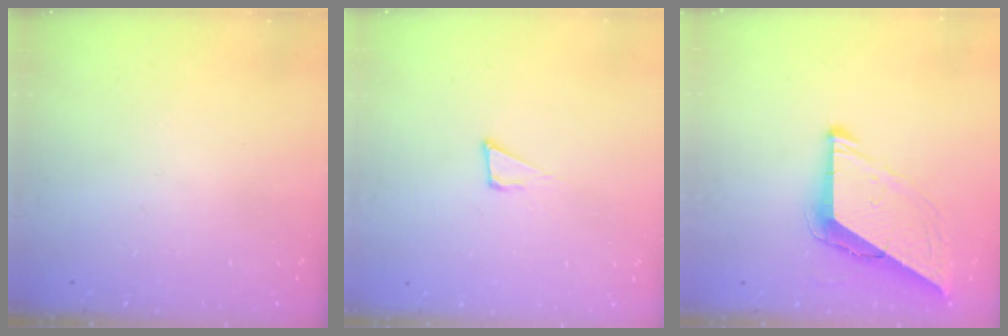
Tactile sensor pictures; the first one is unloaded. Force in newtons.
{"total": 4.3, "press": 4.3, "slide": 0.1}
{"total": 10.0, "press": 9.9, "slide": 1.0}